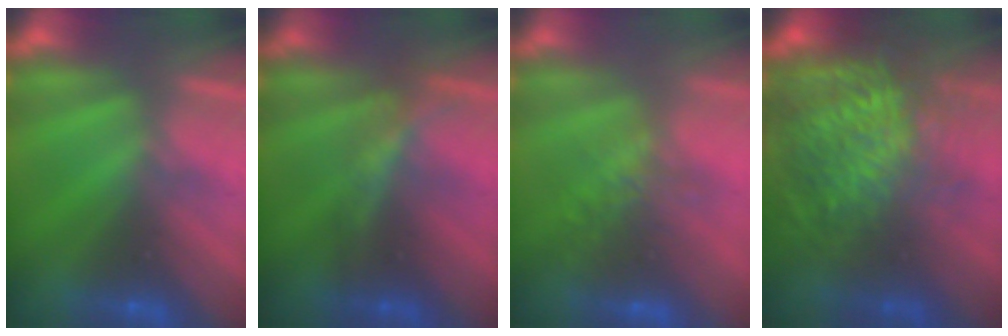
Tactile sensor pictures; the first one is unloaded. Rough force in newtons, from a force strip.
{"total": 1.6}
{"total": 3.8}
{"total": 7.5}